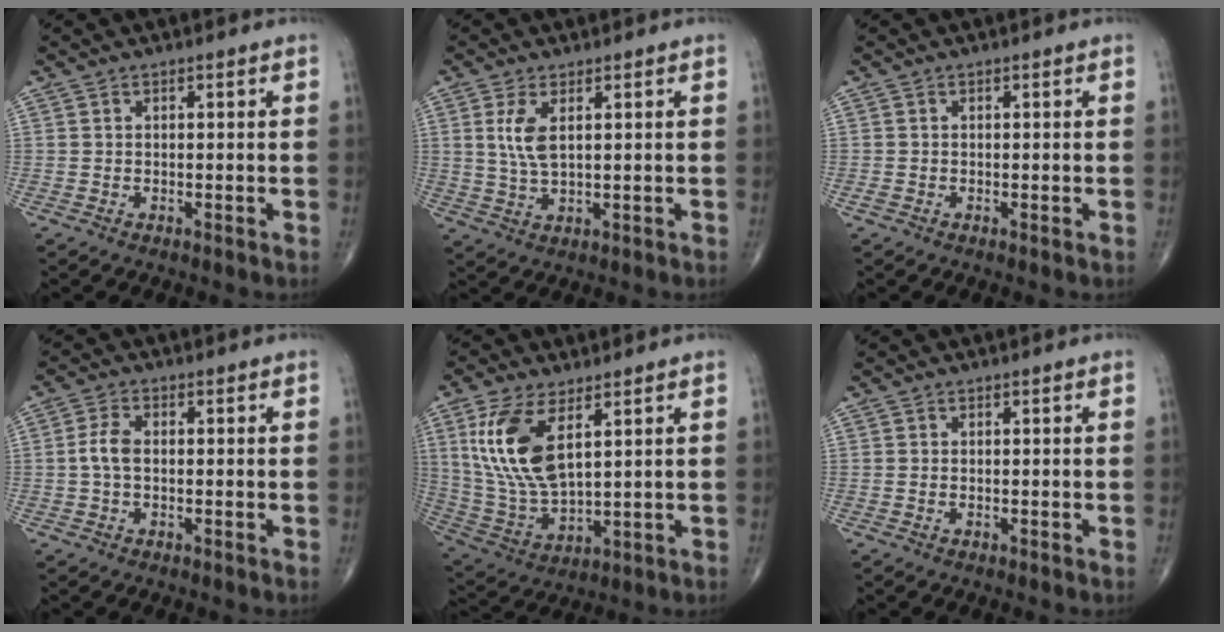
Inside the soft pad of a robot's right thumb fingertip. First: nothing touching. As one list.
[{"total": 5.2, "force": [1.6, 2.2, 4.5], "torque": [-0.099, -0.008, 0.039]}, {"total": 0.8, "force": [-0.4, 0.4, 0.6], "torque": [-0.016, -0.004, -0.009]}, {"total": 3.6, "force": [-0.2, 2.0, 3.0], "torque": [-0.067, 0.008, -0.009]}, {"total": 14.6, "force": [5.5, 6.6, 11.9], "torque": [-0.247, -0.020, 0.121]}, {"total": 0.0}]